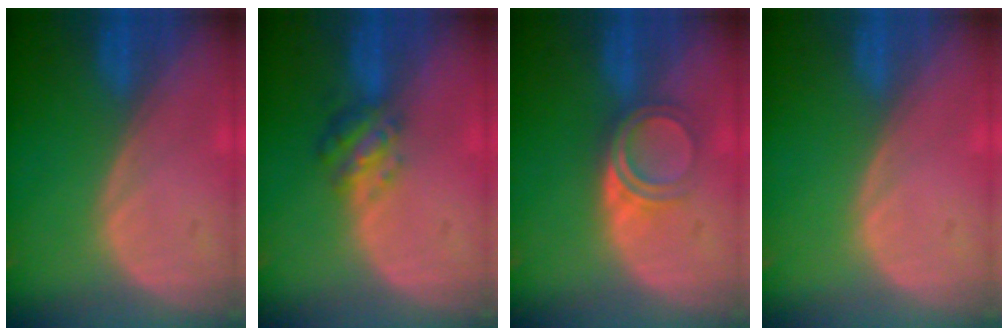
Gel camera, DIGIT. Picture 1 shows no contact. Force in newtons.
{"total": 4.9, "press": 4.5, "slide": 2.0}
{"total": 4.9, "press": 4.3, "slide": 2.4}
{"total": 0.0}